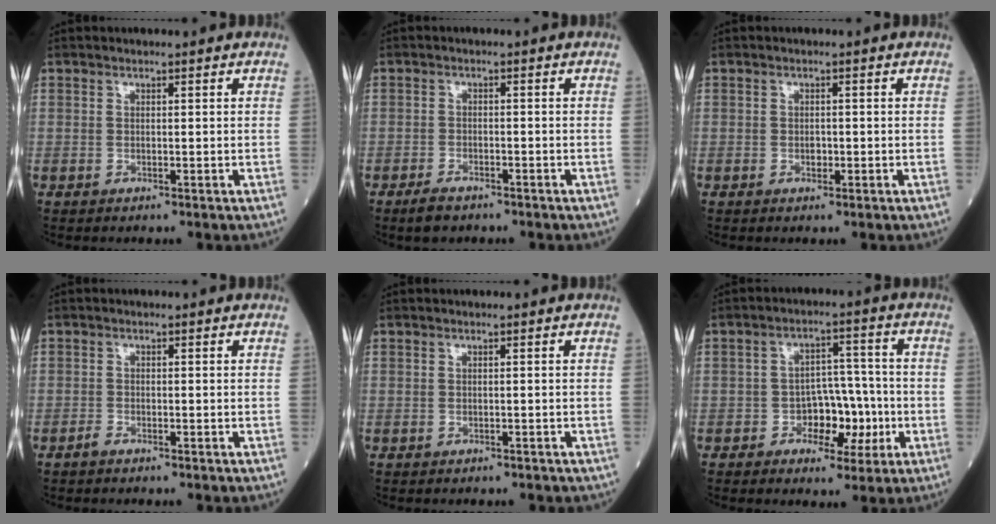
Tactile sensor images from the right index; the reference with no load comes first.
{"total": 3.1, "force": [-2.4, 1.2, 1.5], "torque": [-0.036, -0.003, -0.039]}
{"total": 1.0, "force": [-0.3, 0.7, 0.7], "torque": [-0.013, 0.001, -0.005]}
{"total": 1.1, "force": [-1.0, 0.3, 0.4], "torque": [-0.013, 0.000, -0.016]}
{"total": 2.8, "force": [-2.4, 1.1, 1.1], "torque": [-0.020, -0.004, -0.022]}
{"total": 6.9, "force": [-2.2, 4.3, 5.0], "torque": [-0.069, 0.017, -0.033]}